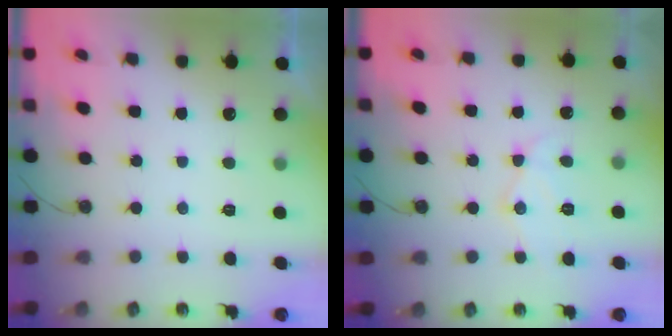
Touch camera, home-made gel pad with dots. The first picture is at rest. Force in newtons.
{"total": 10.2, "press": 10.2, "slide": 0.5}